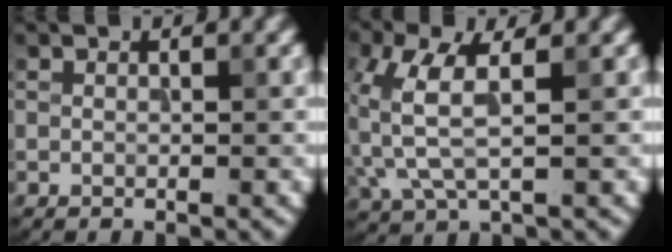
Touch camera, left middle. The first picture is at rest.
{"total": 4.9, "force": [0.2, 2.3, 4.4], "torque": [-0.125, 0.004, 0.005]}